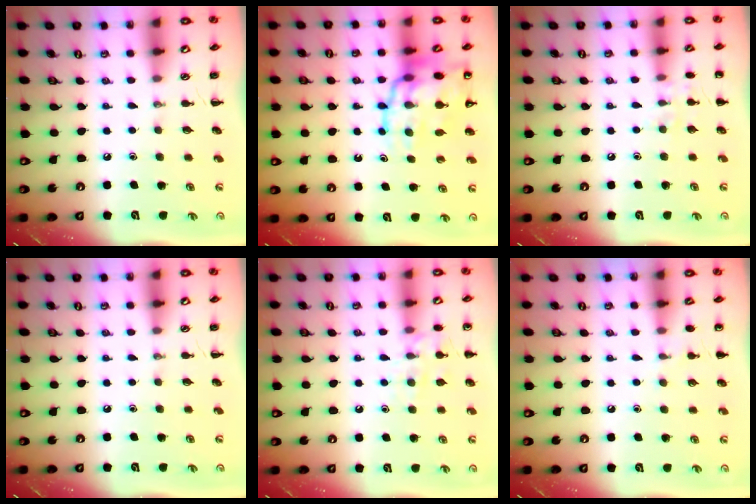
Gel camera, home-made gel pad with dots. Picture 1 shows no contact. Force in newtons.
{"total": 21.4, "press": 21.0, "slide": 4.0}
{"total": 7.2, "press": 6.9, "slide": 2.1}
{"total": 0.0}
{"total": 10.0, "press": 9.9, "slide": 1.0}
{"total": 6.5, "press": 6.2, "slide": 1.9}